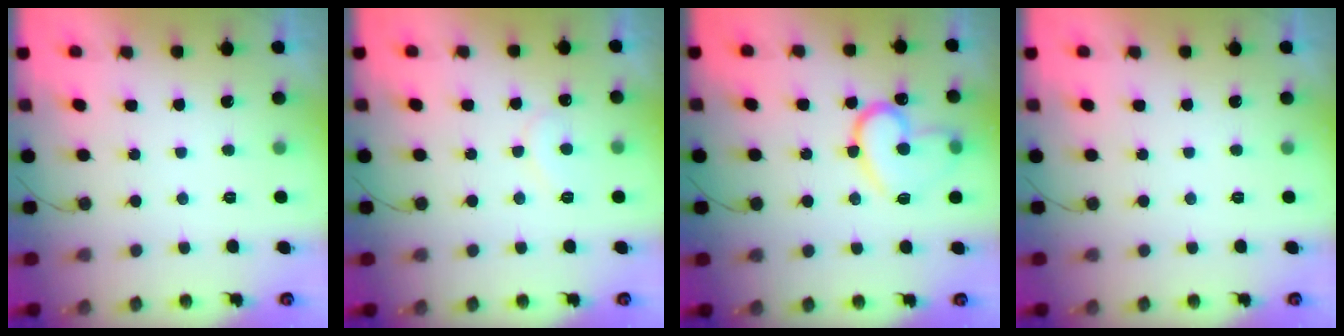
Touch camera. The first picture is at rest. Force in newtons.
{"total": 6.0, "press": 6.0, "slide": 0.4}
{"total": 15.9, "press": 15.9, "slide": 1.3}
{"total": 0.0}